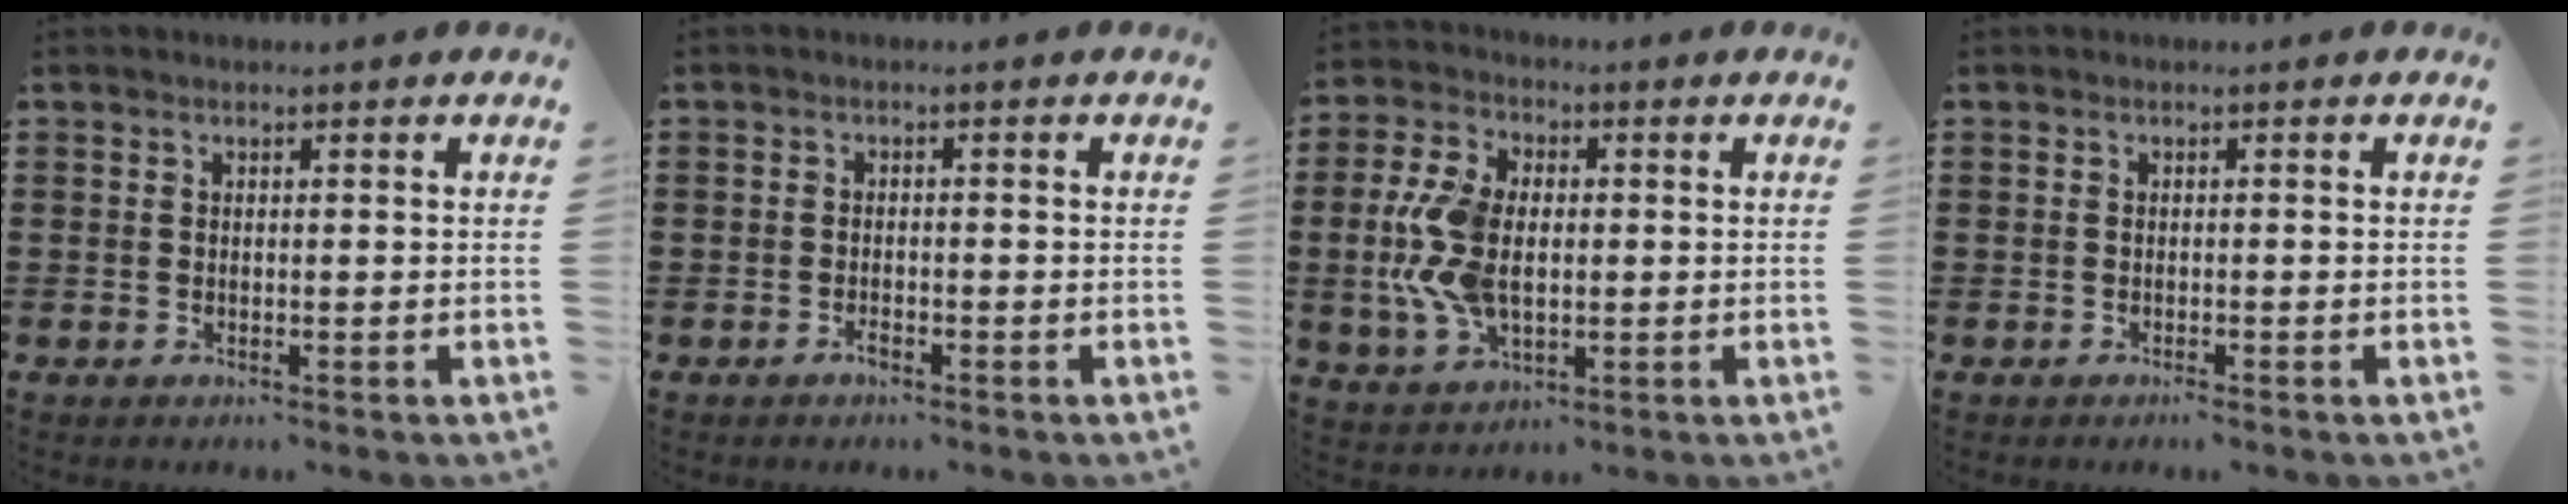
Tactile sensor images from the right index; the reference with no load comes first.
{"total": 1.3, "force": [-0.9, 0.5, 0.7], "torque": [-0.016, -0.003, -0.017]}
{"total": 10.3, "force": [-0.4, 6.2, 8.3], "torque": [-0.200, 0.003, -0.012]}
{"total": 0.6, "force": [-0.4, 0.0, 0.4], "torque": [-0.009, -0.003, -0.008]}